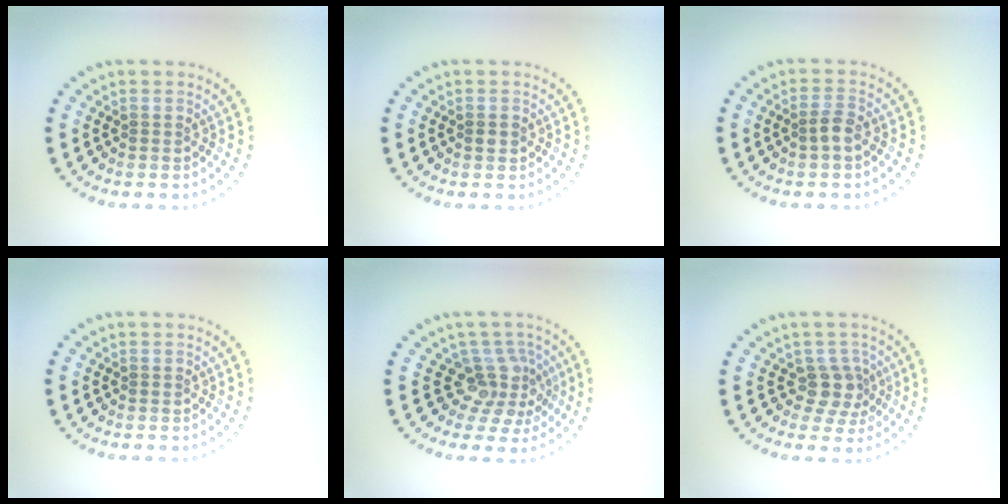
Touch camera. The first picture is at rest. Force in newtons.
{"total": 1.1, "press": 1.1, "slide": 0.0}
{"total": 1.5, "press": 1.4, "slide": 0.5}
{"total": 0.0}
{"total": 3.6, "press": 2.6, "slide": 2.5}
{"total": 2.8, "press": 2.2, "slide": 1.7}